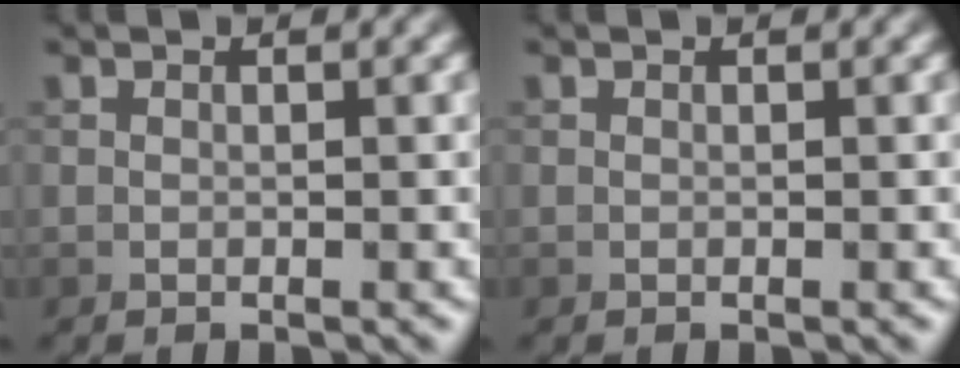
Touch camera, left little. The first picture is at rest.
{"total": 0.0}